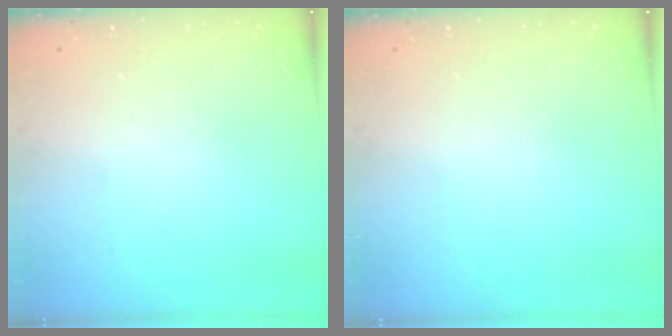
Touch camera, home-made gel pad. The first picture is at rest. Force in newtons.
{"total": 0.0}